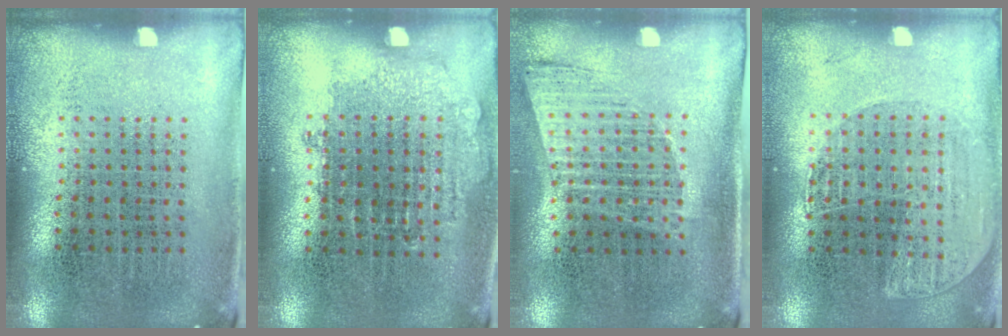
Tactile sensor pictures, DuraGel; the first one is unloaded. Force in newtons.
{"total": 0.8, "press": 0.7, "slide": 0.3}
{"total": 1.2, "press": 1.0, "slide": 0.6}
{"total": 1.3, "press": 1.3, "slide": 0.1}